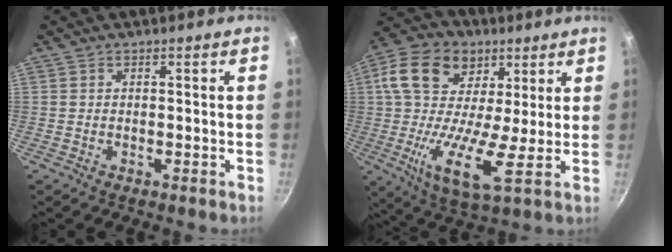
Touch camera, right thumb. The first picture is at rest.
{"total": 18.8, "force": [4.5, 11.6, 14.1], "torque": [-0.246, -0.009, 0.057]}